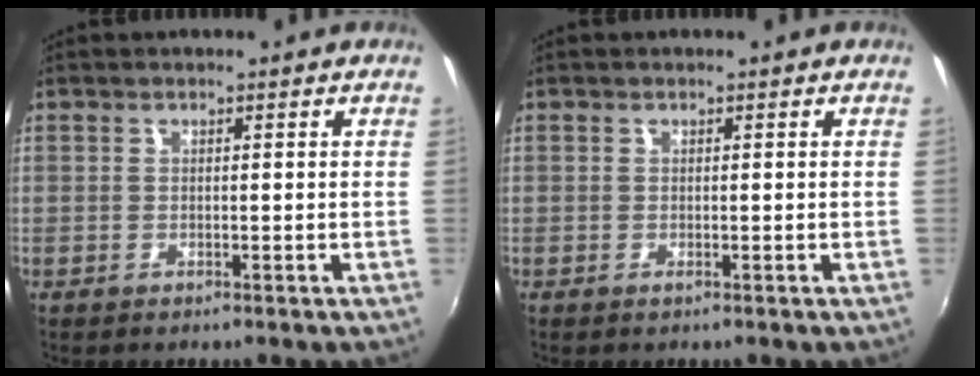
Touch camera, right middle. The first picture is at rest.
{"total": 0.0}